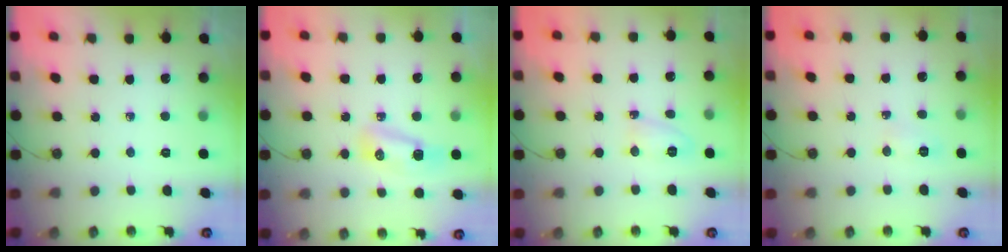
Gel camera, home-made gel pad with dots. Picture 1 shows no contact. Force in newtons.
{"total": 7.9, "press": 7.7, "slide": 1.6}
{"total": 4.2, "press": 4.0, "slide": 1.3}
{"total": 5.6, "press": 5.5, "slide": 1.2}